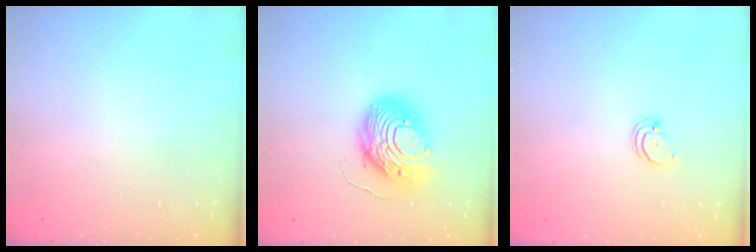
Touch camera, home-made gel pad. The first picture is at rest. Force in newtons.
{"total": 16.1, "press": 16.0, "slide": 1.3}
{"total": 2.0, "press": 2.0, "slide": 0.2}